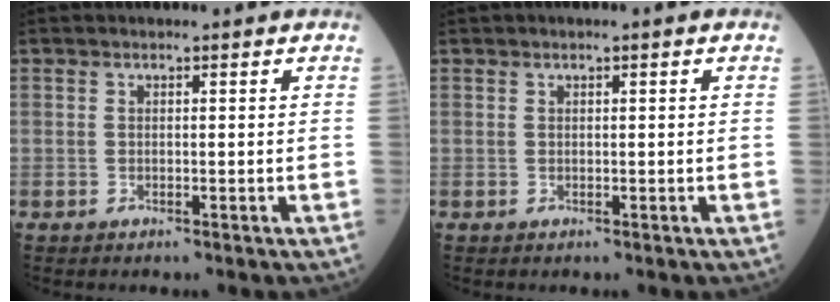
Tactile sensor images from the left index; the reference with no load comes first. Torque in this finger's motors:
{"motor_torque": [-0.11, -0.33, -0.46, 0.01]}